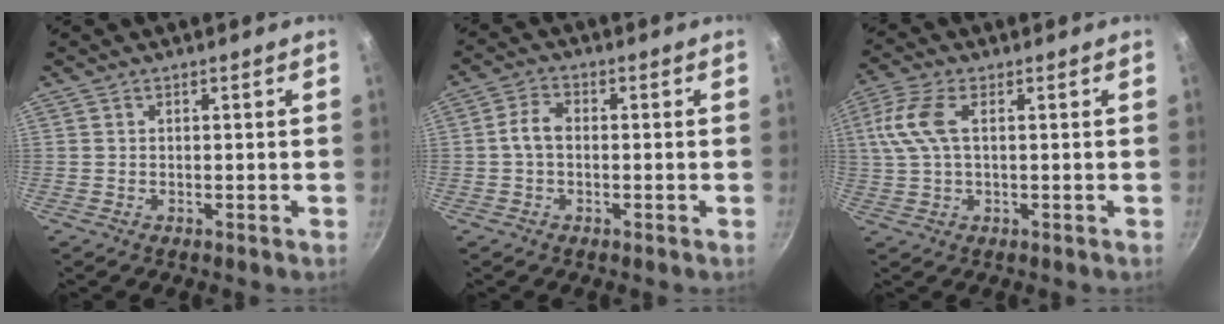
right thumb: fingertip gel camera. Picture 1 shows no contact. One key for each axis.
{"total": 4.1, "fx": -0.2, "fy": 2.7, "fz": 3.0, "tx": -0.058, "ty": 0.017, "tz": -0.011}
{"total": 8.2, "fx": 1.6, "fy": 3.9, "fz": 7.0, "tx": -0.160, "ty": 0.016, "tz": 0.028}